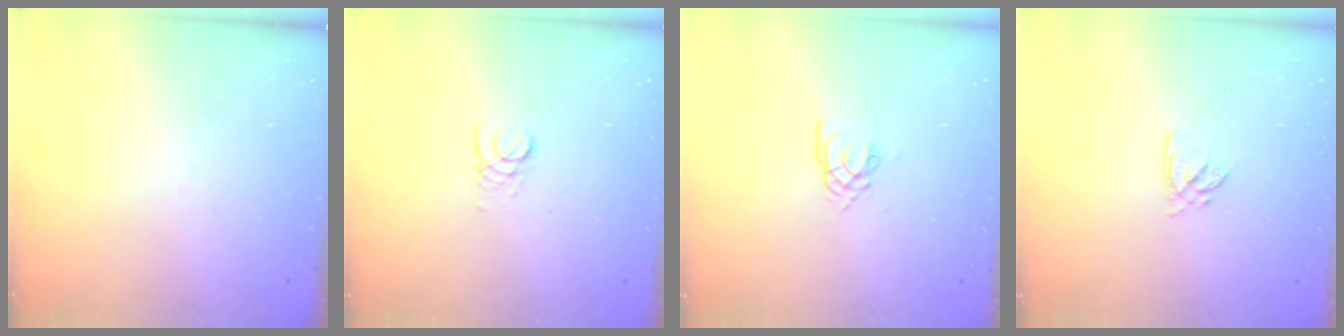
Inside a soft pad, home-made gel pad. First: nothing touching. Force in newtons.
{"total": 1.4, "press": 1.4, "slide": 0.2}
{"total": 2.6, "press": 2.6, "slide": 0.3}
{"total": 2.2, "press": 2.2, "slide": 0.3}